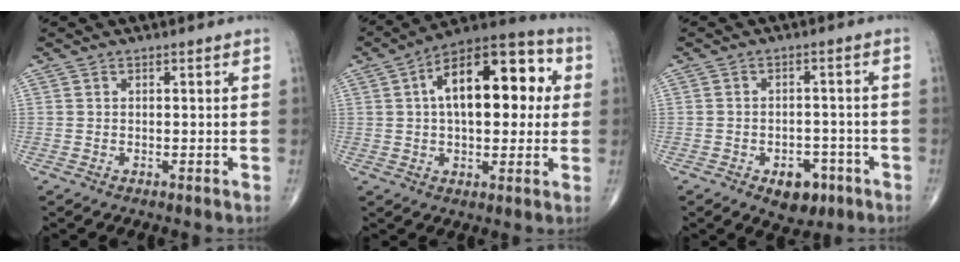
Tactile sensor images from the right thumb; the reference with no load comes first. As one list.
[{"total": 19.7, "force": [3.7, 10.1, 16.5], "torque": [-0.219, 0.029, 0.045]}, {"total": 6.5, "force": [-3.4, 4.2, 3.7], "torque": [-0.026, 0.022, -0.042]}]